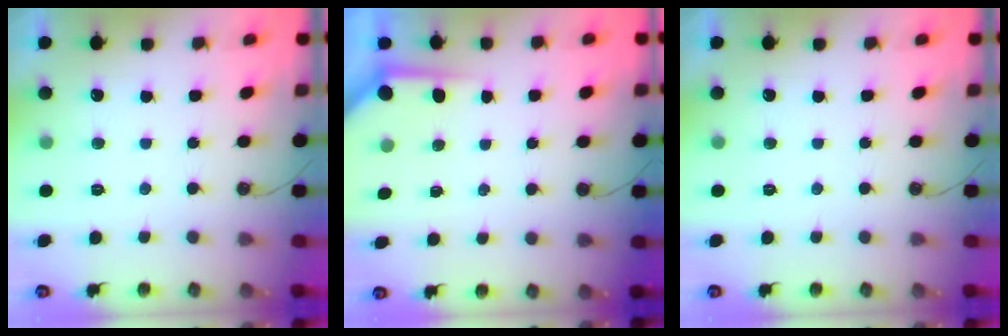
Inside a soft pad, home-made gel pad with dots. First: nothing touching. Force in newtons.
{"total": 3.3, "press": 3.3, "slide": 0.4}
{"total": 0.0}